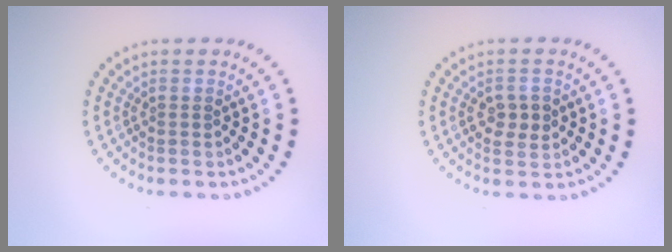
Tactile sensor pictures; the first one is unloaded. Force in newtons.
{"total": 2.2, "press": 2.2, "slide": 0.1}